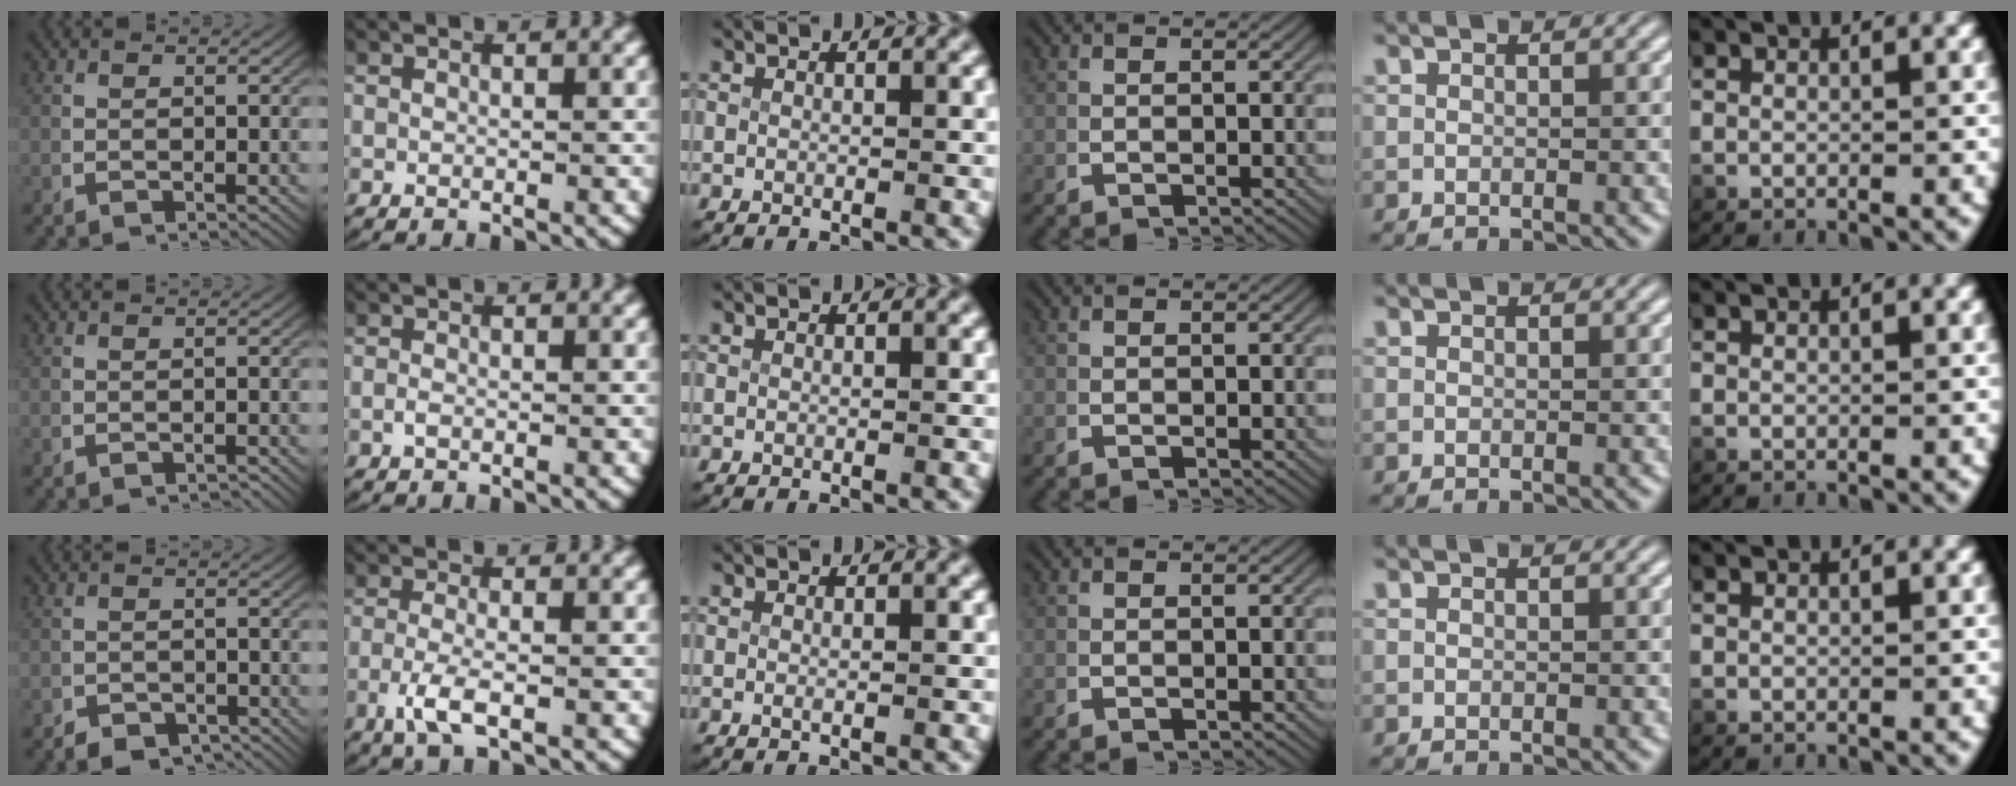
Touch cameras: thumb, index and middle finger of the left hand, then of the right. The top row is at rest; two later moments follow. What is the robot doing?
{"motion": "grasp_and_lifting", "object": "card"}